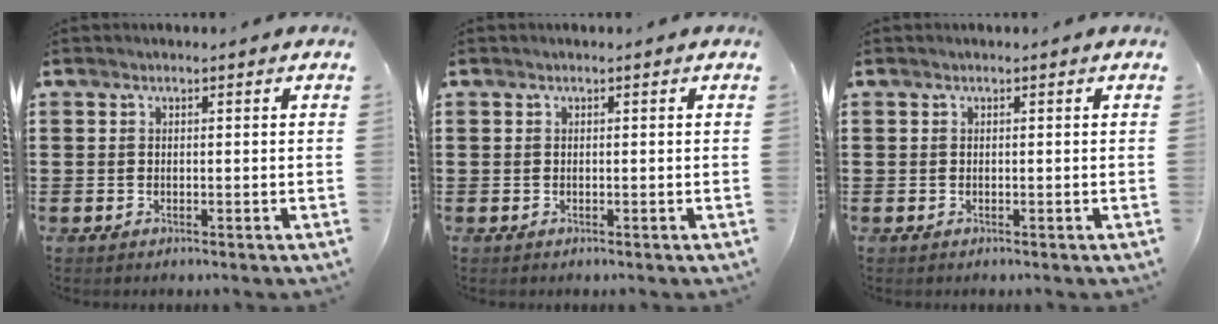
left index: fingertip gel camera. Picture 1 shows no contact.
{"total": 0.0}
{"total": 0.0}